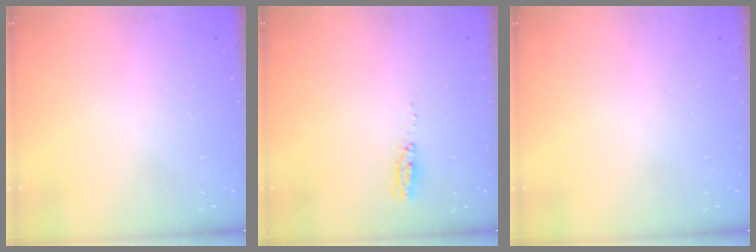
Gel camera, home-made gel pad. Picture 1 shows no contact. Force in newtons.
{"total": 3.7, "press": 3.4, "slide": 1.4}
{"total": 0.0}